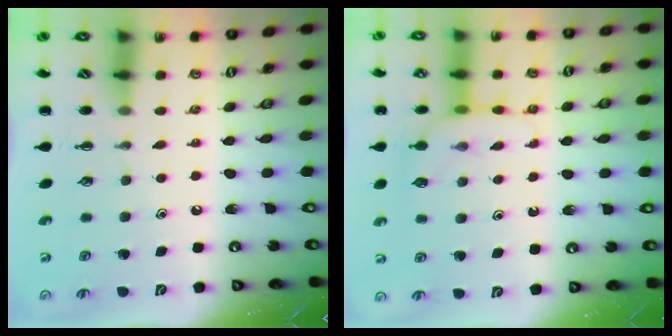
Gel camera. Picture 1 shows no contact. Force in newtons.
{"total": 8.4, "press": 8.2, "slide": 1.6}